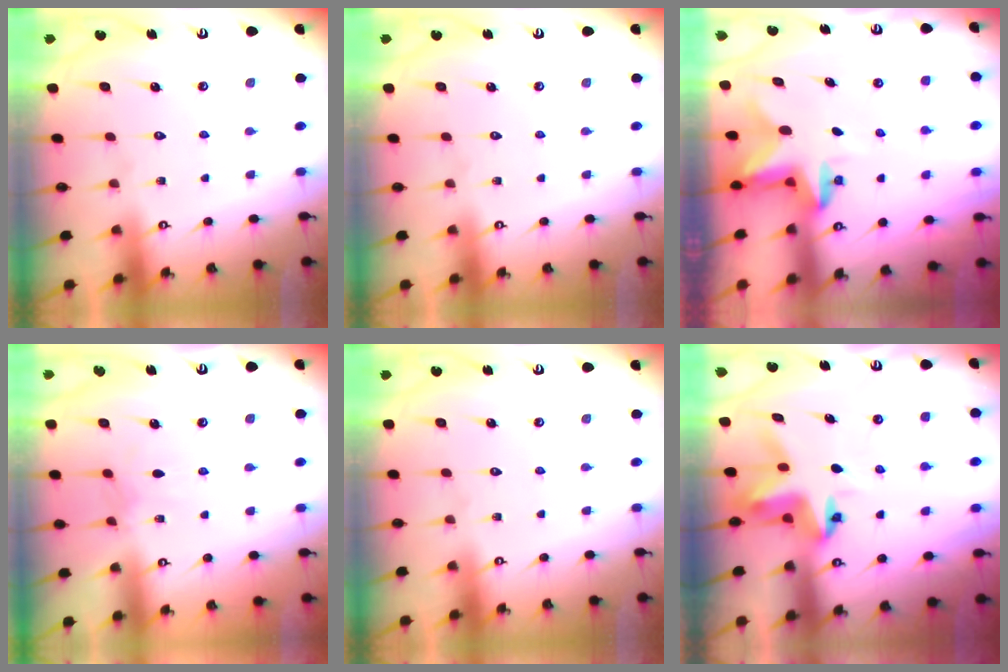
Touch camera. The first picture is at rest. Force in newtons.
{"total": 0.0}
{"total": 2.6, "press": 2.6, "slide": 0.4}
{"total": 3.0, "press": 3.0, "slide": 0.3}
{"total": 0.0}
{"total": 4.7, "press": 4.7, "slide": 0.2}